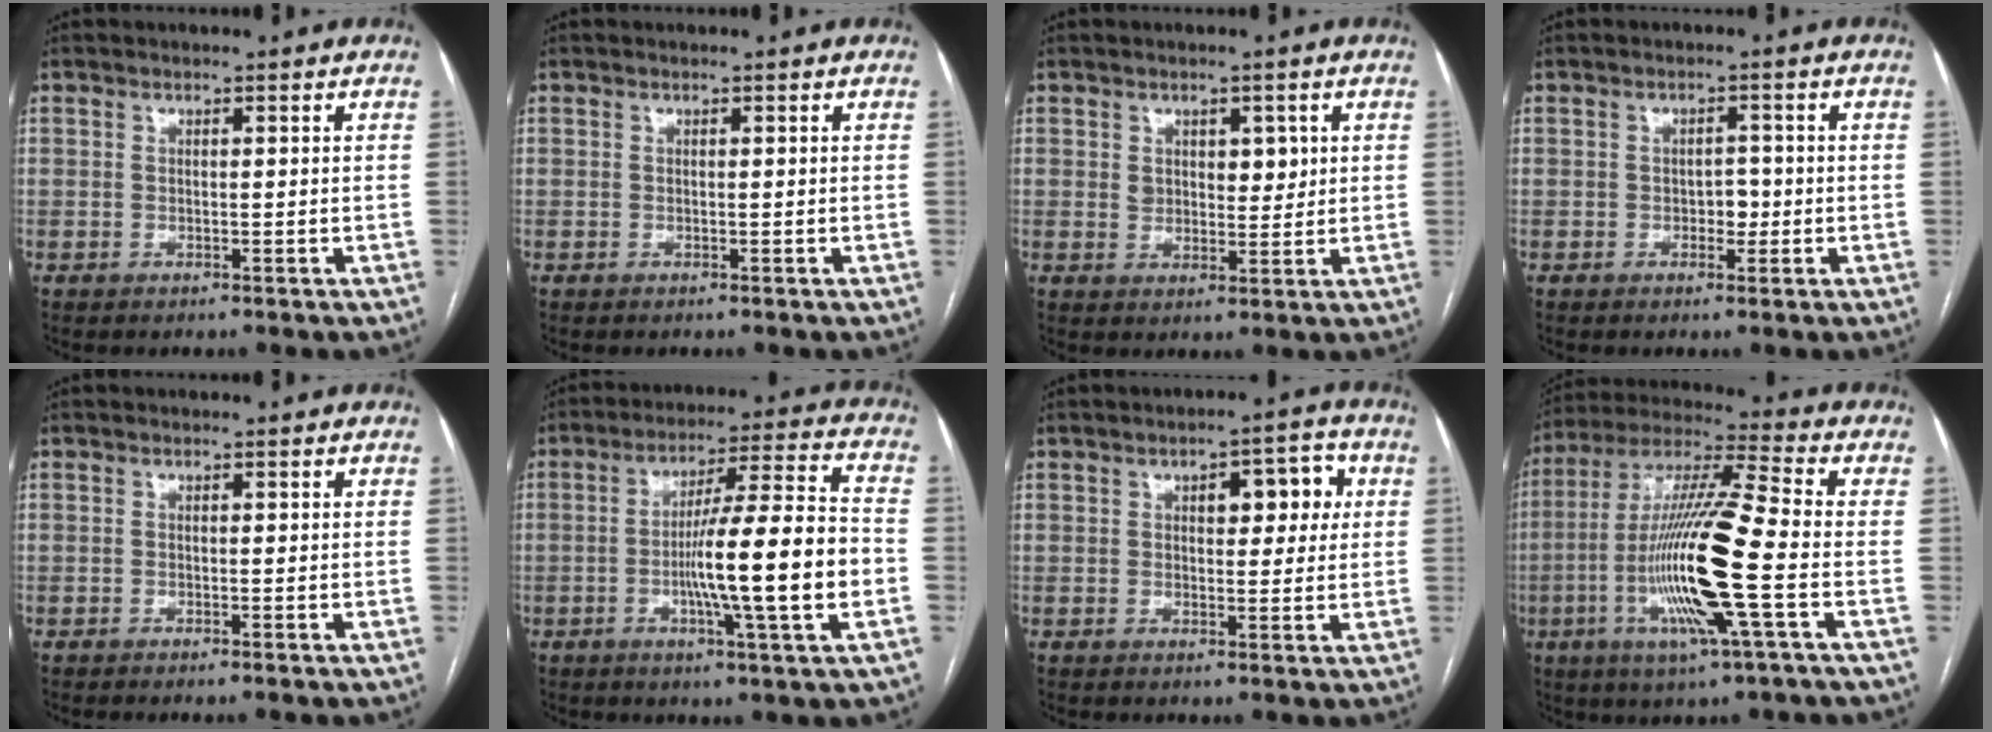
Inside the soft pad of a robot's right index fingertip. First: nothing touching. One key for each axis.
{"total": 0.0}
{"total": 4.2, "fx": 1.4, "fy": 2.8, "fz": 2.8, "tx": -0.037, "ty": 0.002, "tz": 0.027}
{"total": 2.3, "fx": -0.6, "fy": 1.4, "fz": 1.7, "tx": -0.018, "ty": 0.006, "tz": -0.007}
{"total": 0.5, "fx": -0.4, "fy": -0.2, "fz": 0.3, "tx": -0.007, "ty": 0.002, "tz": -0.009}
{"total": 15.6, "fx": -3.0, "fy": 0.0, "fz": 15.3, "tx": -0.247, "ty": 0.004, "tz": -0.052}
{"total": 6.3, "fx": 1.8, "fy": 2.6, "fz": 5.5, "tx": -0.067, "ty": 0.020, "tz": 0.024}
{"total": 17.8, "fx": -4.1, "fy": 0.3, "fz": 17.3, "tx": -0.349, "ty": -0.011, "tz": -0.086}